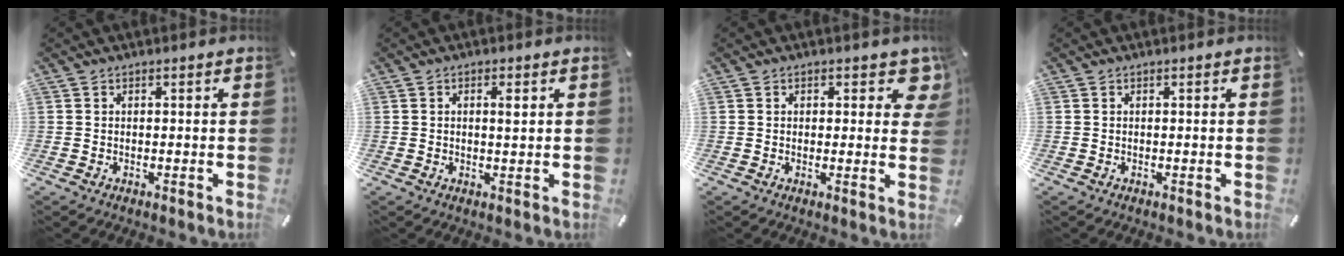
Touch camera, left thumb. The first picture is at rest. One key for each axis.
{"total": 2.1, "fx": 0.6, "fy": 0.8, "fz": 1.9, "tx": -0.031, "ty": 0.000, "tz": 0.006}
{"total": 4.8, "fx": 2.4, "fy": 2.7, "fz": 3.1, "tx": -0.019, "ty": -0.011, "tz": 0.034}
{"total": 0.0}